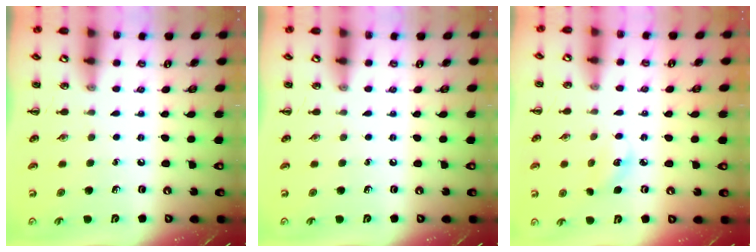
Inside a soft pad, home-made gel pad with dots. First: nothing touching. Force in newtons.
{"total": 0.0}
{"total": 4.8, "press": 4.6, "slide": 1.3}